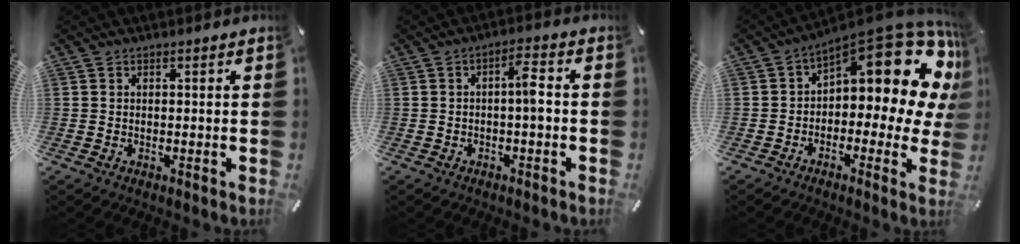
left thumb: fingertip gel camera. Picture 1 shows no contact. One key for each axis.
{"total": 5.4, "fx": -0.6, "fy": 1.8, "fz": 5.0, "tx": -0.081, "ty": 0.013, "tz": -0.015}
{"total": 15.8, "fx": 8.3, "fy": 6.6, "fz": 11.7, "tx": -0.140, "ty": -0.082, "tz": 0.129}